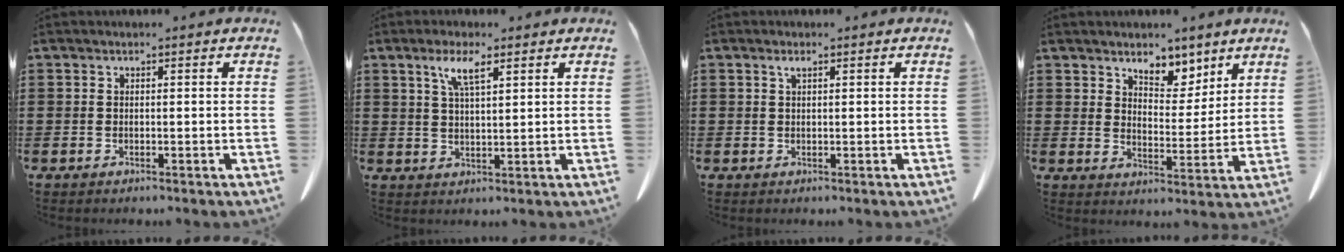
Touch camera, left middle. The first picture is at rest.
{"total": 5.2, "force": [2.9, 1.1, 4.1], "torque": [-0.091, 0.007, 0.051]}
{"total": 0.9, "force": [0.5, 0.3, 0.6], "torque": [-0.015, 0.000, 0.011]}
{"total": 5.1, "force": [4.5, 2.3, 0.8], "torque": [-0.028, -0.020, 0.081]}